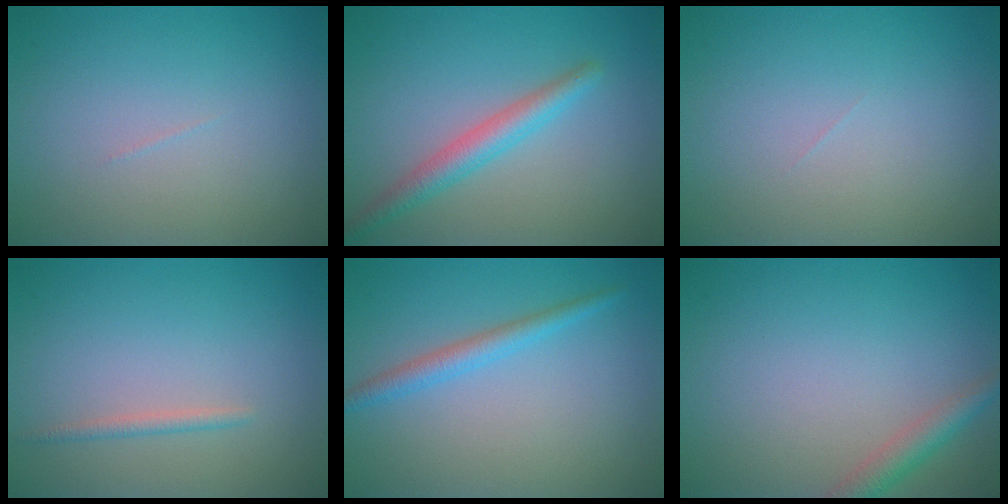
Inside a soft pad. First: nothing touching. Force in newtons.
{"total": 2.9, "press": 2.9, "slide": 0.1}
{"total": 0.0}
{"total": 1.0, "press": 1.0, "slide": 0.0}
{"total": 2.0, "press": 2.0, "slide": 0.1}
{"total": 2.4, "press": 2.4, "slide": 0.1}